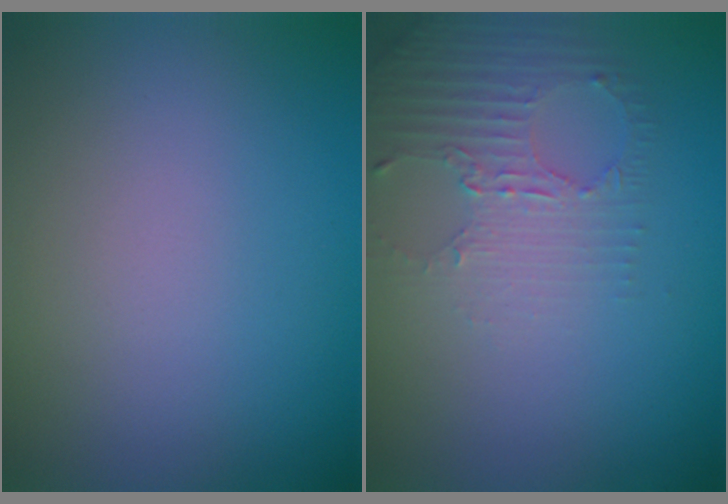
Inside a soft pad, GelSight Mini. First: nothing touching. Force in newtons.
{"total": 2.6, "press": 1.9, "slide": 1.9}